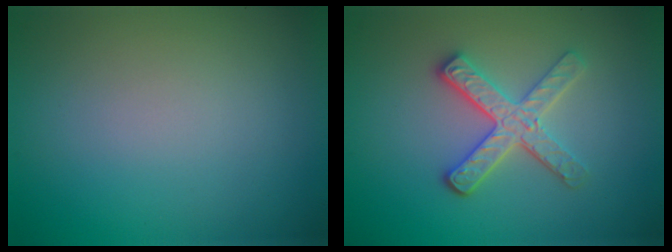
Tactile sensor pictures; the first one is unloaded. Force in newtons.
{"total": 3.6, "press": 3.1, "slide": 1.7}